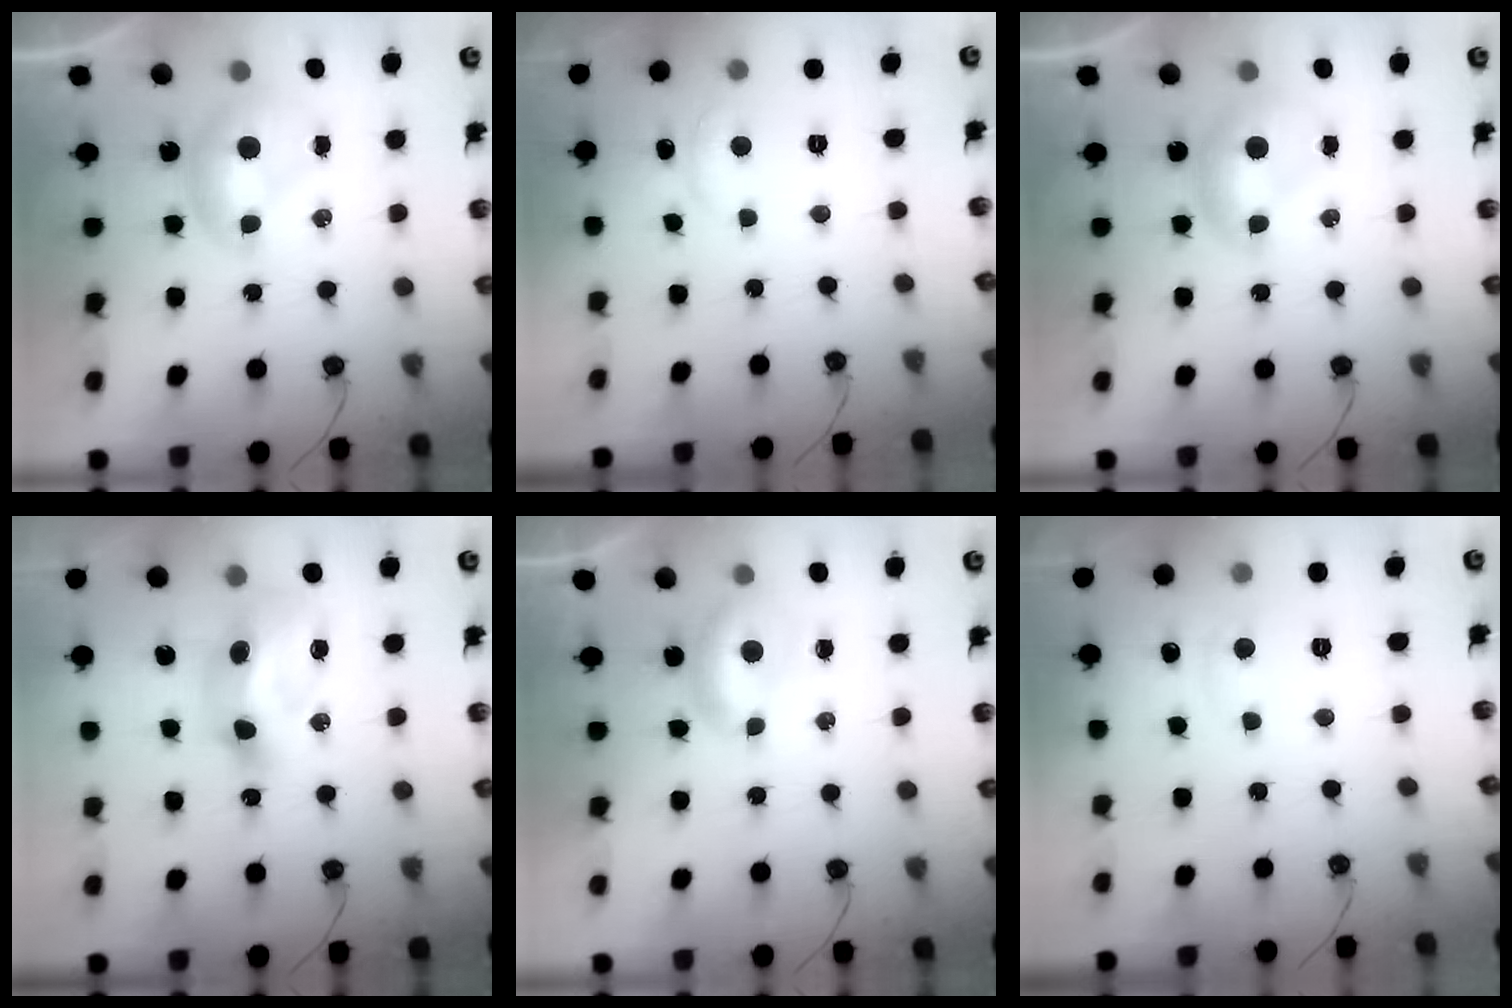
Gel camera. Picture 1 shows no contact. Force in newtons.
{"total": 1.2, "press": 0.7, "slide": 0.9}
{"total": 0.0}
{"total": 8.9, "press": 8.8, "slide": 1.3}
{"total": 1.1, "press": 1.0, "slide": 0.5}
{"total": 0.6, "press": 0.0, "slide": 0.6}